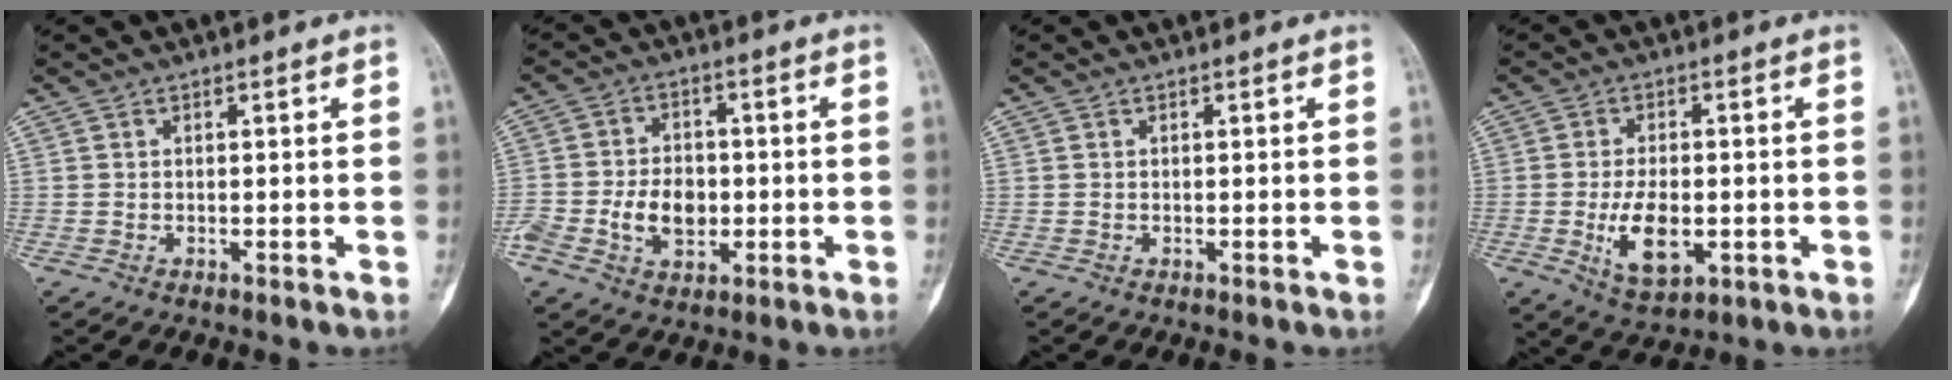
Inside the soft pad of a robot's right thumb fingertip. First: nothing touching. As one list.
[{"total": 8.7, "force": [-1.8, 6.1, 6.0], "torque": [-0.094, 0.014, -0.028]}, {"total": 0.0}, {"total": 8.9, "force": [-1.8, 4.8, 7.3], "torque": [-0.121, -0.005, -0.022]}]